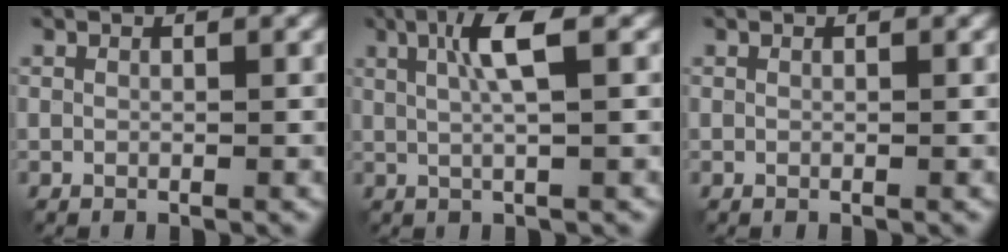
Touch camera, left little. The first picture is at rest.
{"total": 4.0, "force": [0.7, 0.6, 3.9], "torque": [-0.078, 0.004, 0.014]}
{"total": 0.0}